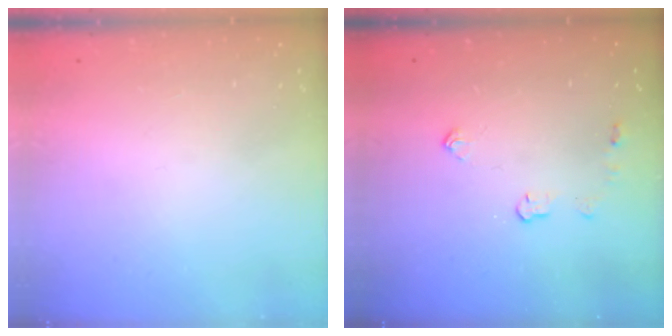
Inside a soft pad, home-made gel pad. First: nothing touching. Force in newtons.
{"total": 3.8, "press": 3.8, "slide": 0.6}